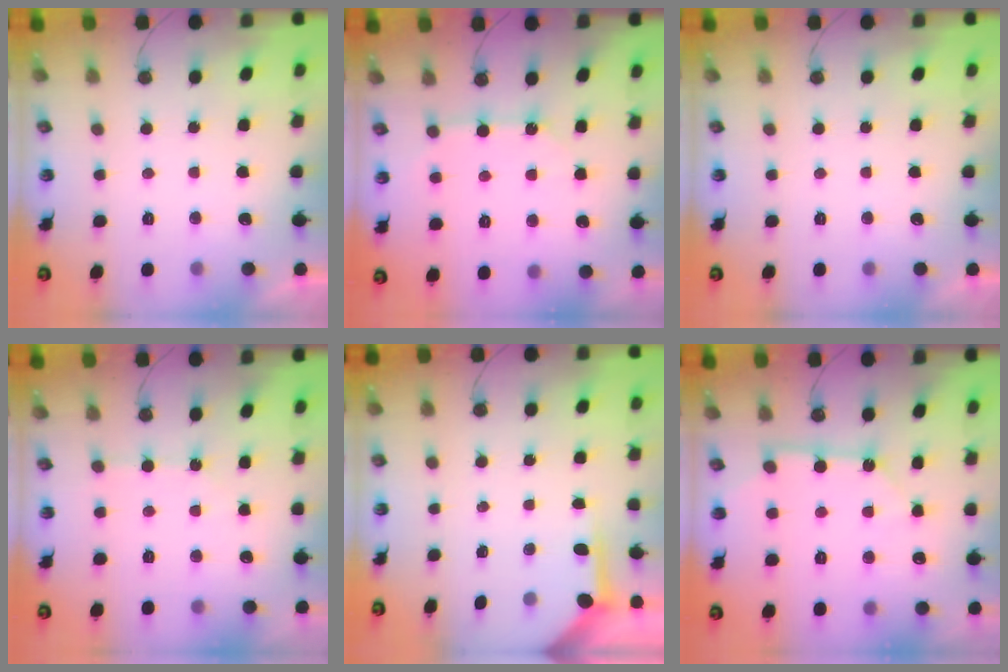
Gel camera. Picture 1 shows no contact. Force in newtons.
{"total": 9.1, "press": 9.1, "slide": 0.9}
{"total": 0.0}
{"total": 2.4, "press": 2.3, "slide": 0.3}
{"total": 3.9, "press": 3.9, "slide": 0.2}
{"total": 8.1, "press": 8.0, "slide": 0.8}